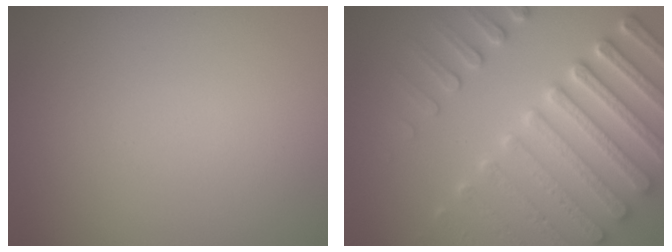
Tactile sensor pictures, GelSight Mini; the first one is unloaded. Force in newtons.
{"total": 7.6, "press": 7.4, "slide": 2.0}